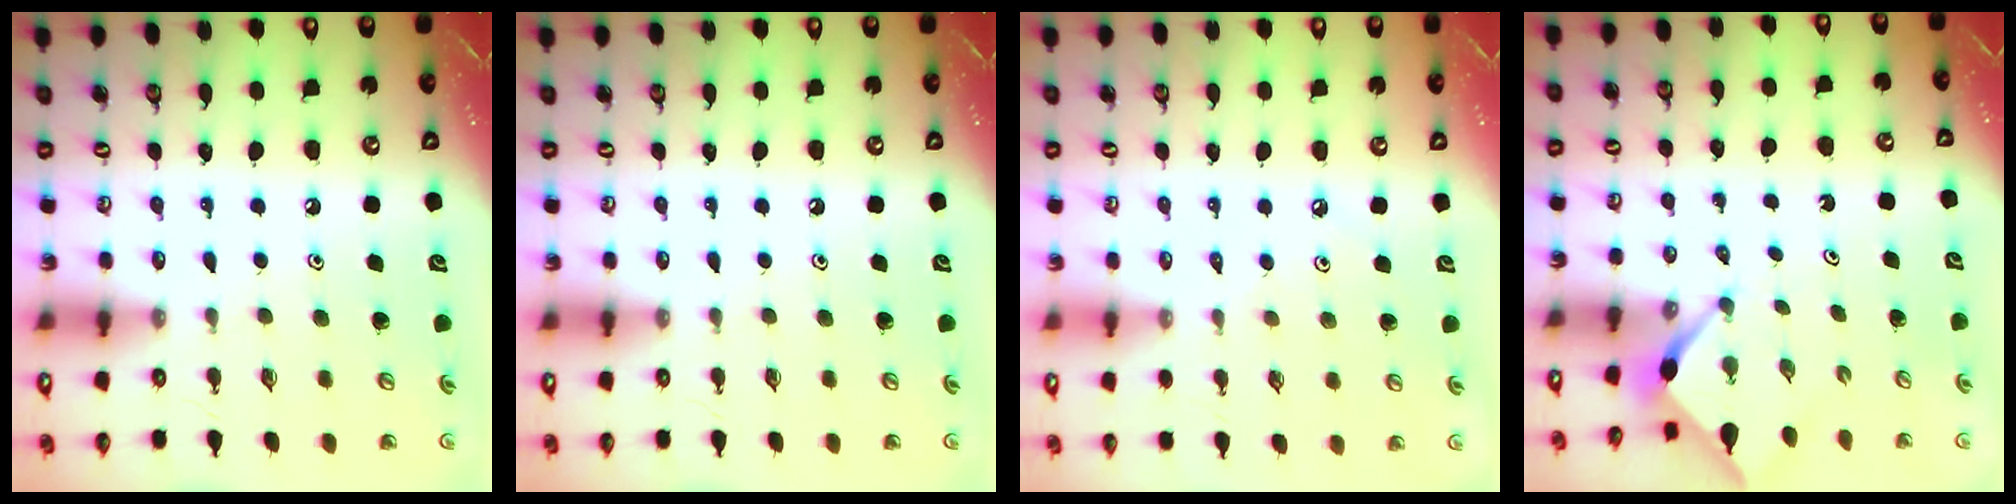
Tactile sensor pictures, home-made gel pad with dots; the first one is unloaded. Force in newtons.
{"total": 0.0}
{"total": 2.4, "press": 2.3, "slide": 0.5}
{"total": 2.7, "press": 2.7, "slide": 0.4}